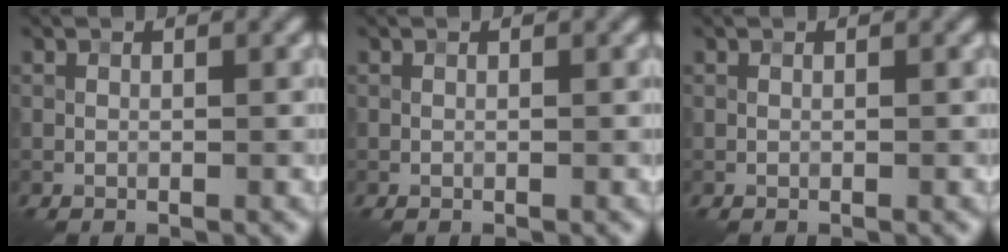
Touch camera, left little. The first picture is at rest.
{"total": 0.0}
{"total": 0.0}